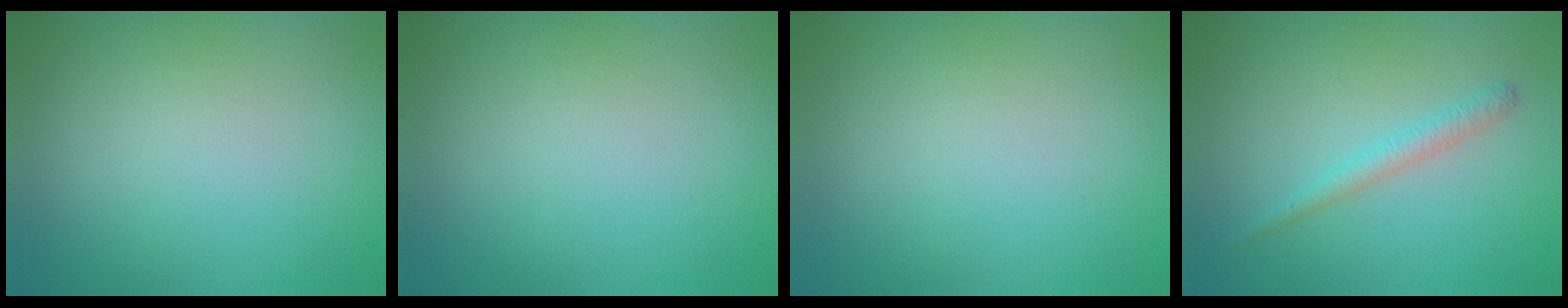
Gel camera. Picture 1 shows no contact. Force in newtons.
{"total": 0.0}
{"total": 0.0}
{"total": 1.5, "press": 1.5, "slide": 0.2}